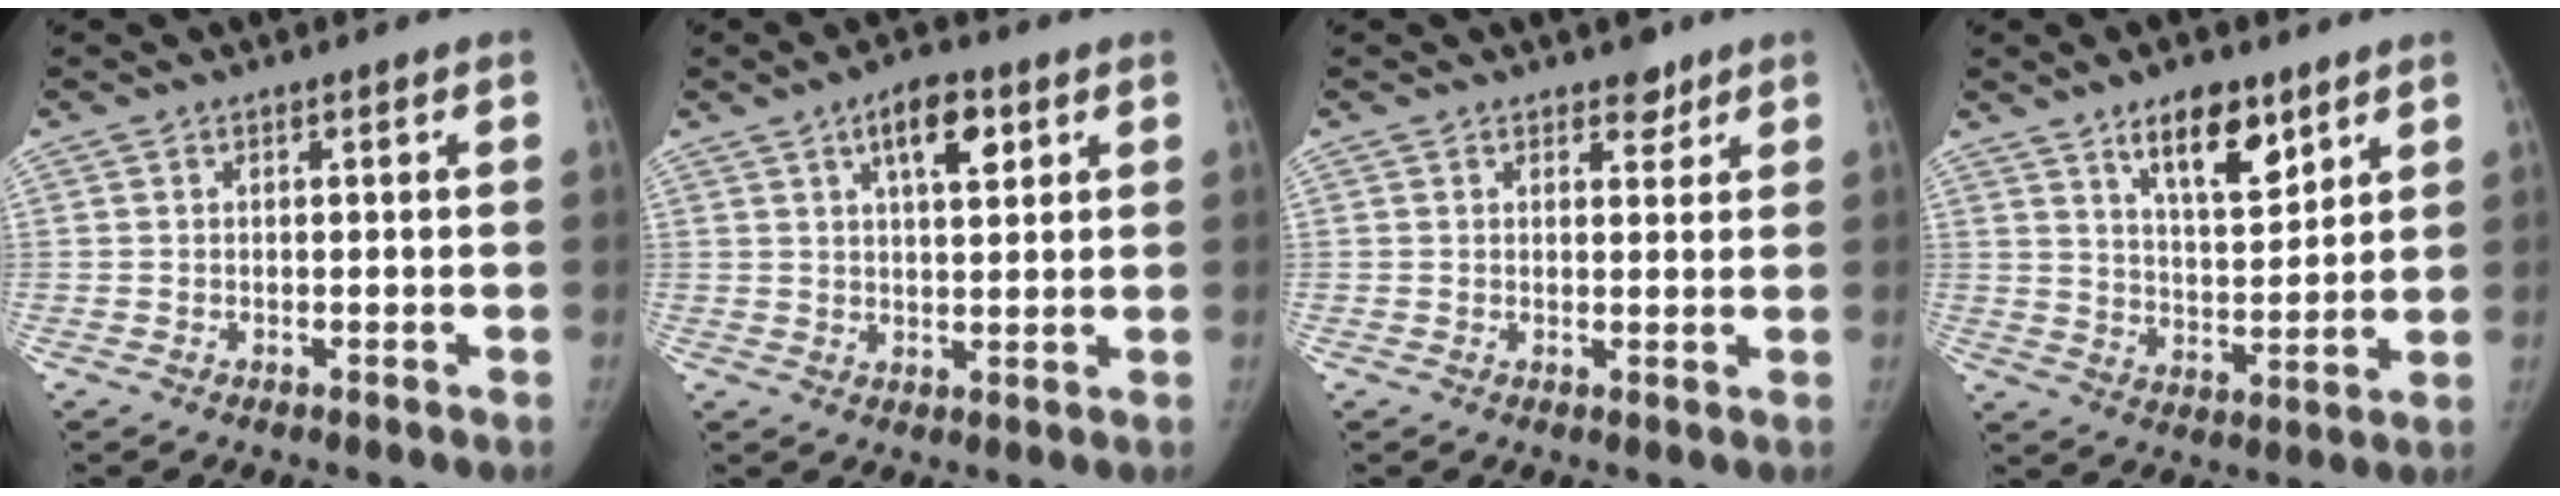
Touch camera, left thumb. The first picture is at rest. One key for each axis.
{"total": 7.8, "fx": 3.6, "fy": 3.3, "fz": 6.0, "tx": -0.075, "ty": -0.012, "tz": 0.055}
{"total": 2.7, "fx": 2.0, "fy": 1.6, "fz": 0.9, "tx": 0.007, "ty": -0.012, "tz": 0.026}
{"total": 11.2, "fx": 7.1, "fy": 4.6, "fz": 7.4, "tx": -0.096, "ty": -0.048, "tz": 0.123}